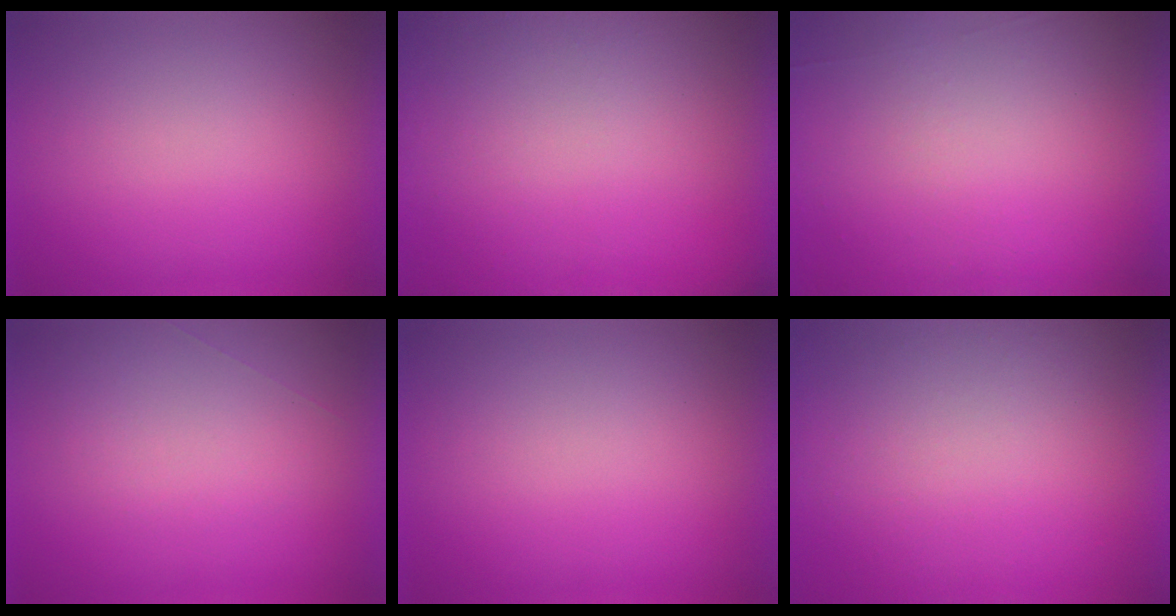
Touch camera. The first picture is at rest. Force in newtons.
{"total": 5.0}
{"total": 5.8}
{"total": 1.0}
{"total": 0.0}
{"total": 9.5}